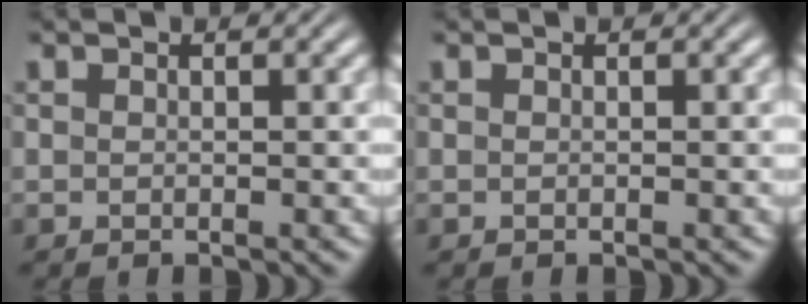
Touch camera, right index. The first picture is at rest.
{"total": 0.0}